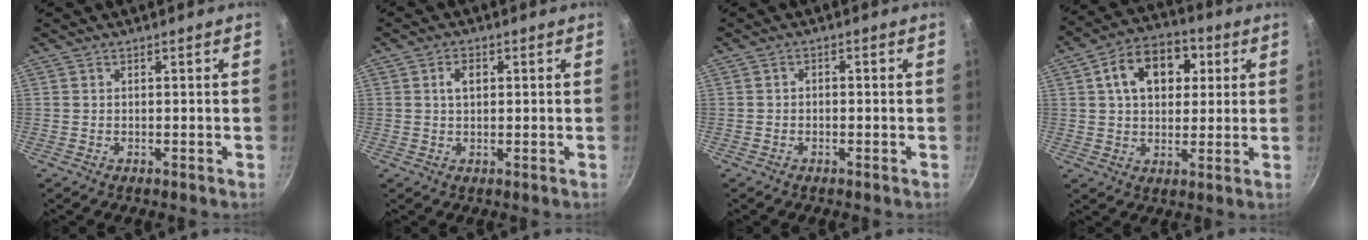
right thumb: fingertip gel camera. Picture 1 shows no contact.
{"total": 3.1, "force": [0.7, 1.9, 2.3], "torque": [-0.029, 0.004, 0.013]}
{"total": 1.0, "force": [-0.5, 0.6, 0.6], "torque": [-0.014, 0.007, -0.010]}
{"total": 13.5, "force": [3.9, 9.3, 9.0], "torque": [-0.109, 0.009, 0.050]}